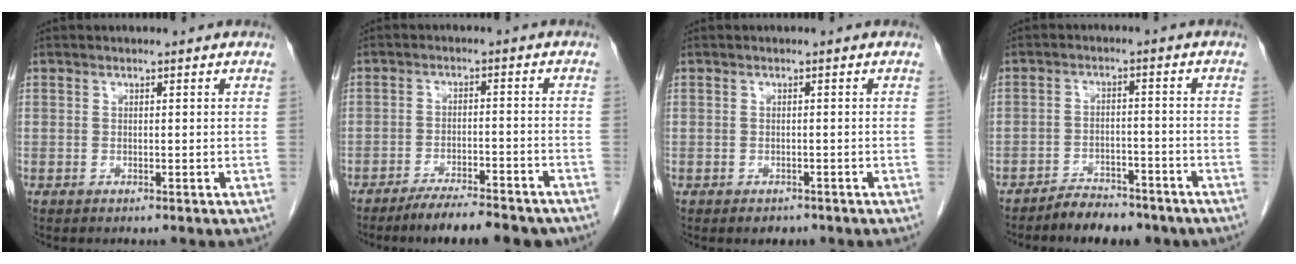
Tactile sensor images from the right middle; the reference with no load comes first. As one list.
[{"total": 11.0, "force": [-9.5, 1.9, 5.2], "torque": [-0.063, 0.000, -0.136]}, {"total": 1.6, "force": [-1.2, 0.9, 0.5], "torque": [-0.008, 0.001, -0.010]}, {"total": 6.9, "force": [-5.8, 2.7, 2.6], "torque": [-0.037, 0.003, -0.086]}]